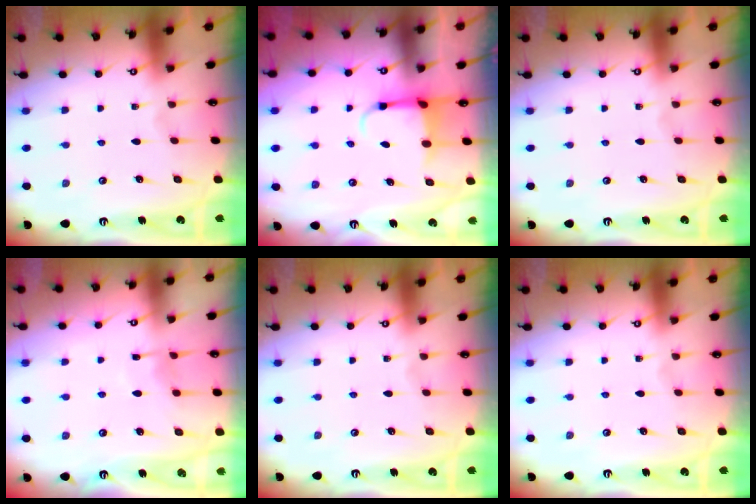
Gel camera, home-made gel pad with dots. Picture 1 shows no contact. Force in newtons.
{"total": 3.8, "press": 3.7, "slide": 0.9}
{"total": 0.0}
{"total": 7.0, "press": 7.0, "slide": 0.7}
{"total": 0.0}
{"total": 0.0}